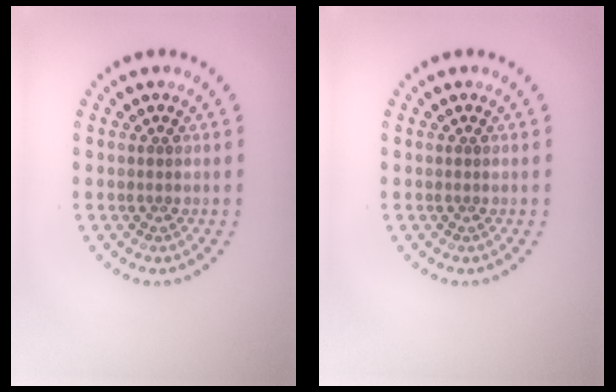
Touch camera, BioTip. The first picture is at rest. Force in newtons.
{"total": 0.0}